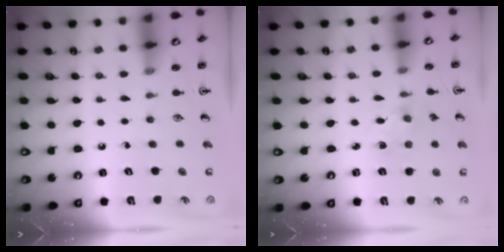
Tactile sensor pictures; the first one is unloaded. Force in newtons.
{"total": 1.3, "press": 1.2, "slide": 0.4}